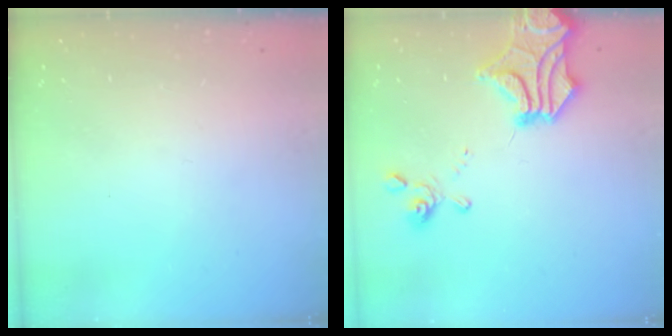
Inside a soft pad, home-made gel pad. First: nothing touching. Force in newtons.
{"total": 9.3, "press": 9.0, "slide": 2.5}